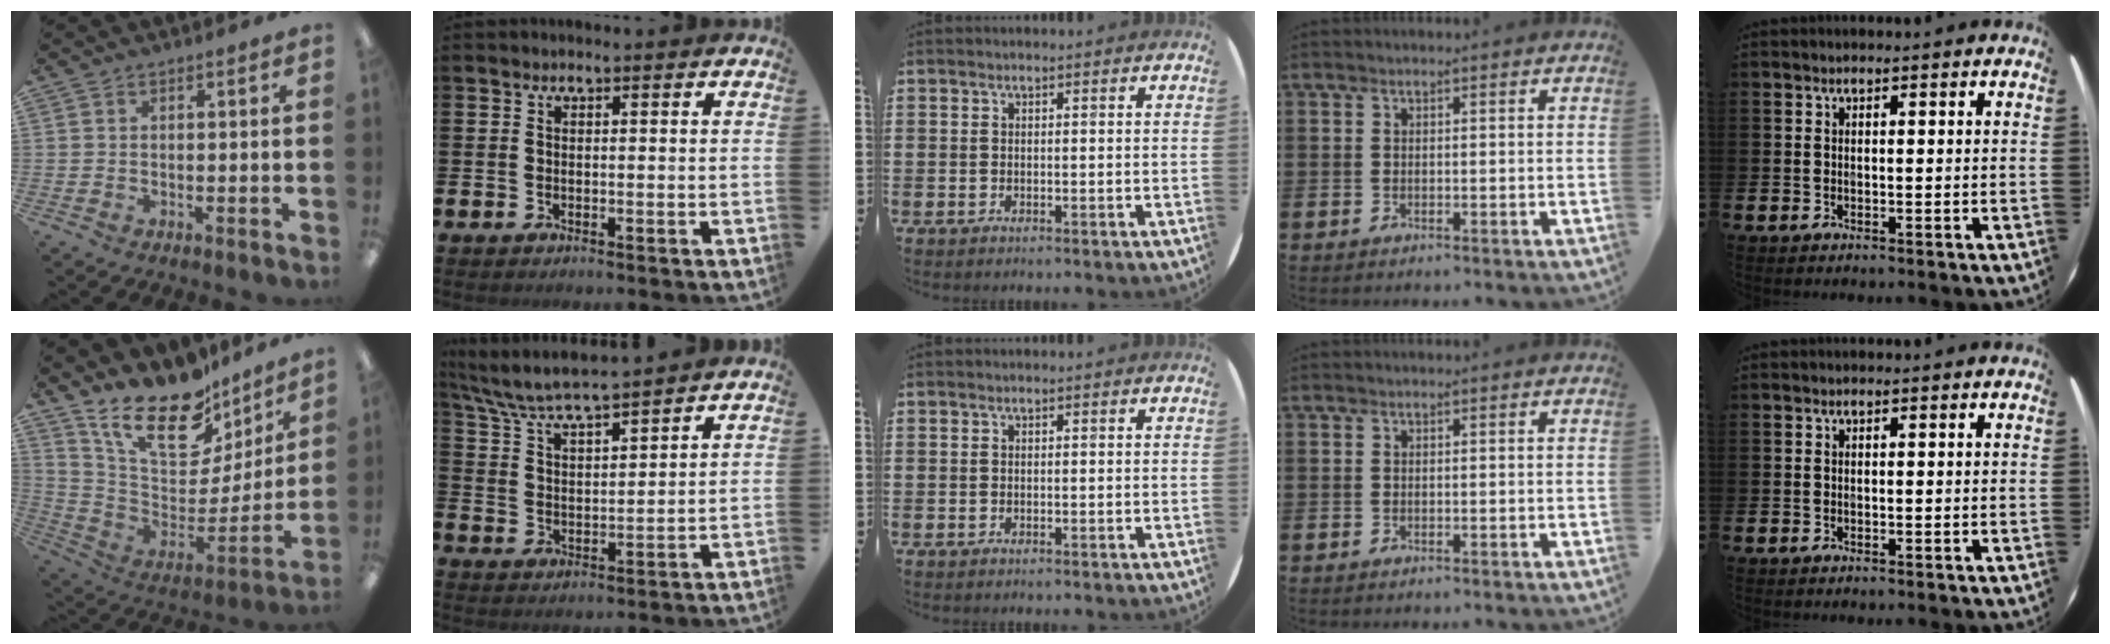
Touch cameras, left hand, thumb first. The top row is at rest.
{"thumb": {"total": 22.4, "force": [16.8, 9.5, 11.4], "torque": [-0.203, -0.119, 0.299]}, "index": {"total": 6.5, "force": [6.2, 0.2, 1.8], "torque": [-0.064, -0.041, 0.107]}}